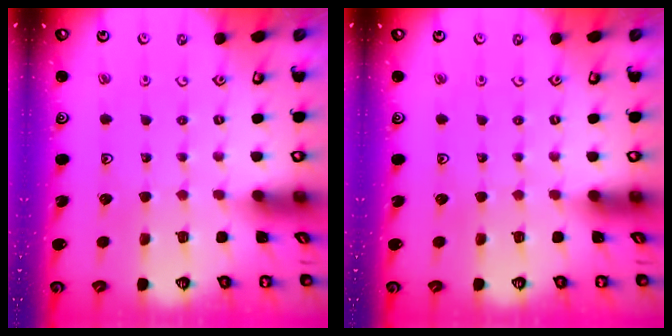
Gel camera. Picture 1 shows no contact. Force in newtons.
{"total": 0.0}